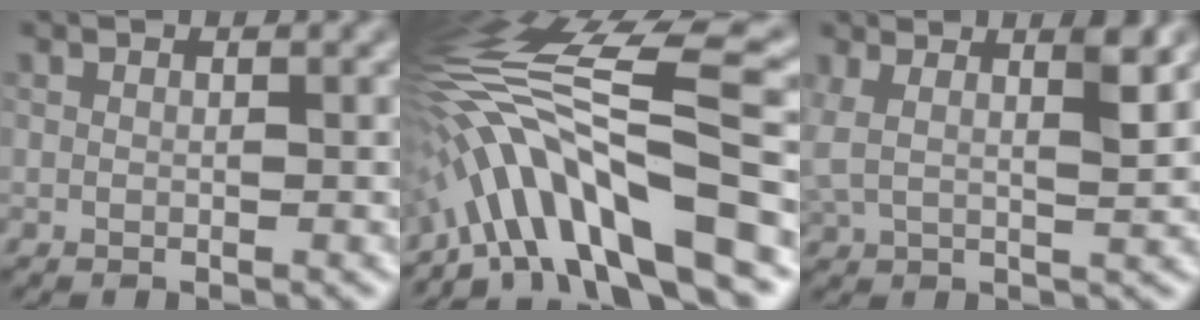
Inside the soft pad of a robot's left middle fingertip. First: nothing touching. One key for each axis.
{"total": 13.2, "fx": -5.7, "fy": 2.0, "fz": 11.7, "tx": -0.221, "ty": 0.031, "tz": -0.081}
{"total": 3.3, "fx": 1.8, "fy": 0.8, "fz": 2.6, "tx": -0.054, "ty": 0.009, "tz": 0.042}